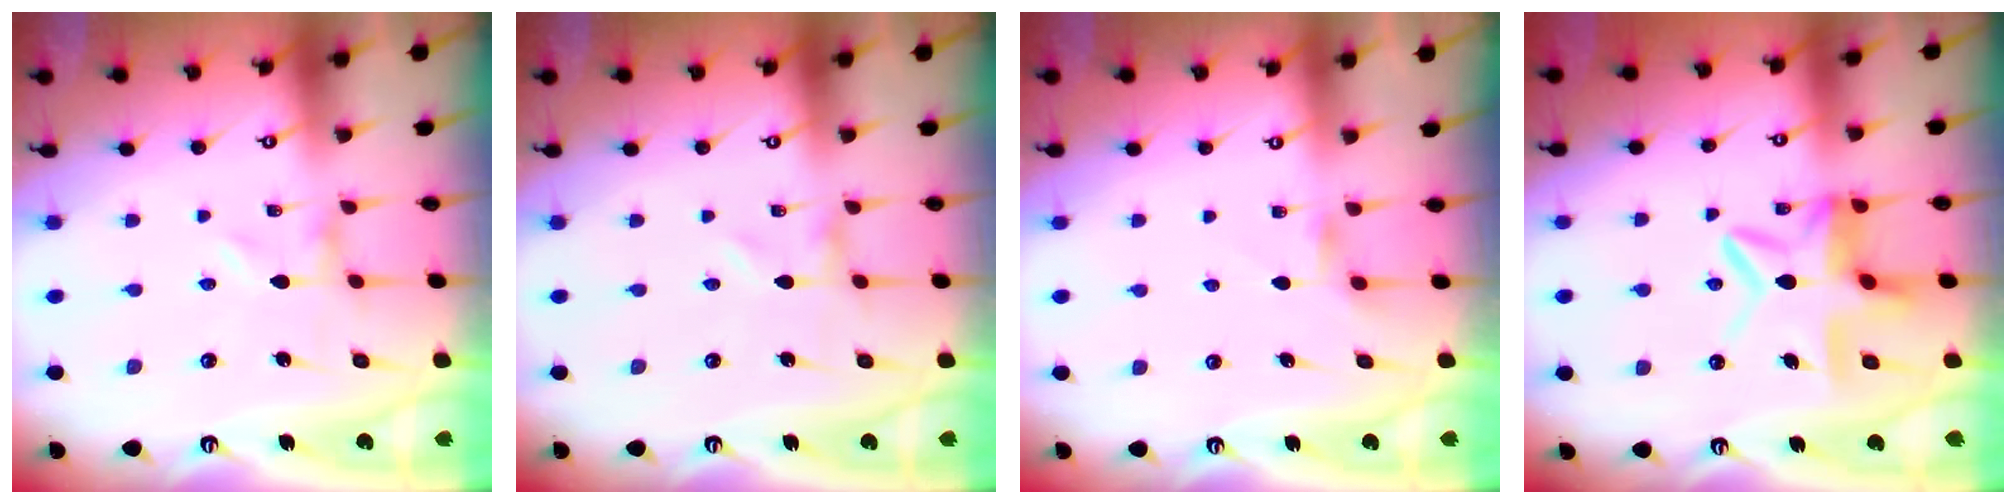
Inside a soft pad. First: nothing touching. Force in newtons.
{"total": 0.0}
{"total": 4.8, "press": 4.8, "slide": 0.5}
{"total": 11.6, "press": 11.5, "slide": 1.2}